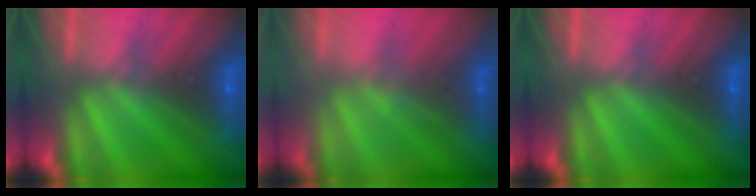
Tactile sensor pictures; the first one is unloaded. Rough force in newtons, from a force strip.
{"total": 2.3}
{"total": 0.0}